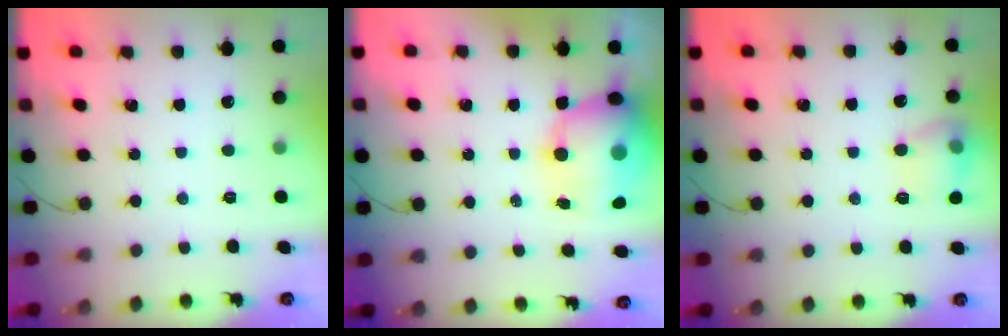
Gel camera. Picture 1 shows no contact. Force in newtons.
{"total": 14.6, "press": 14.2, "slide": 3.6}
{"total": 10.8, "press": 10.8, "slide": 0.5}